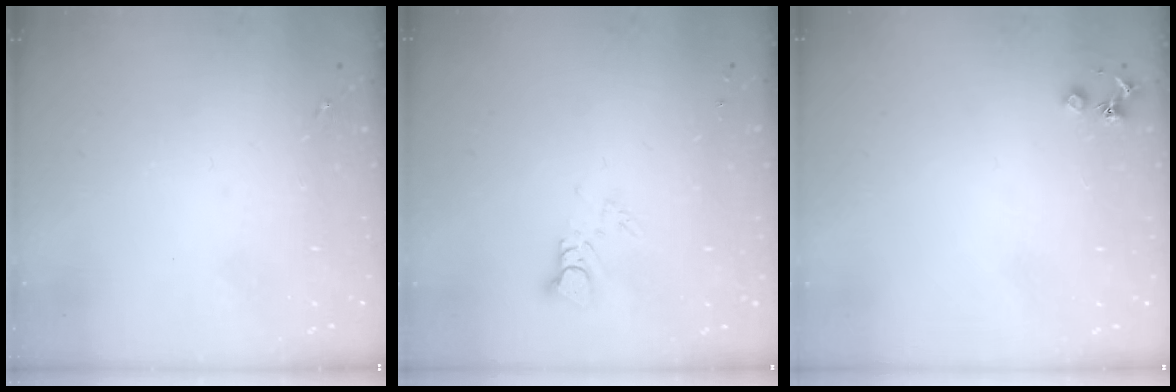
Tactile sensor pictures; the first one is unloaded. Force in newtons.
{"total": 3.6, "press": 3.6, "slide": 0.2}
{"total": 3.6, "press": 3.5, "slide": 0.5}